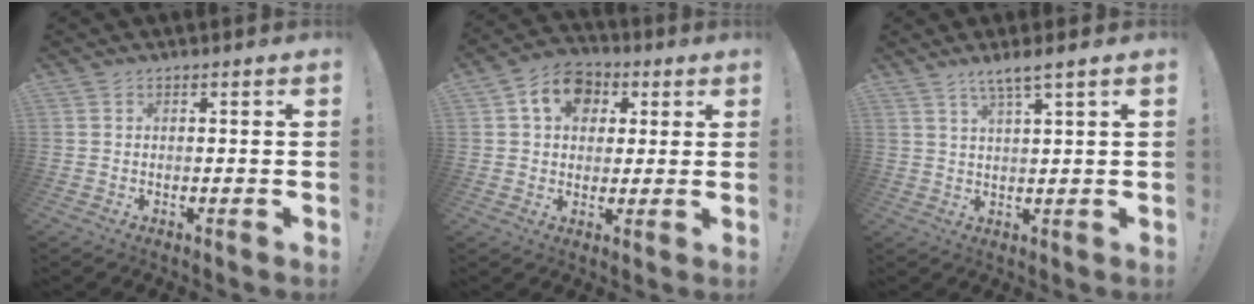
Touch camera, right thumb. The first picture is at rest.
{"total": 11.0, "force": [4.0, 8.7, 5.5], "torque": [-0.080, -0.004, 0.076]}
{"total": 4.4, "force": [3.0, -0.4, 3.3], "torque": [-0.065, -0.011, 0.049]}